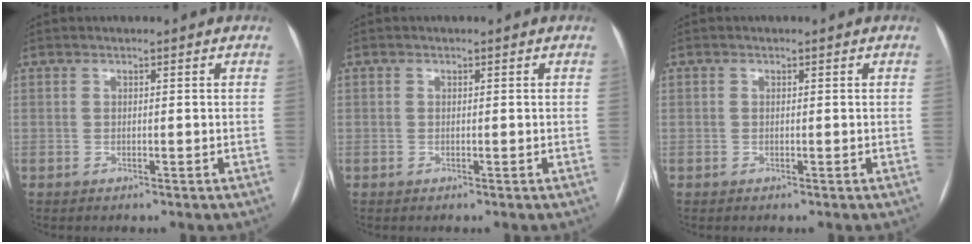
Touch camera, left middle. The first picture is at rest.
{"total": 0.0}
{"total": 0.0}